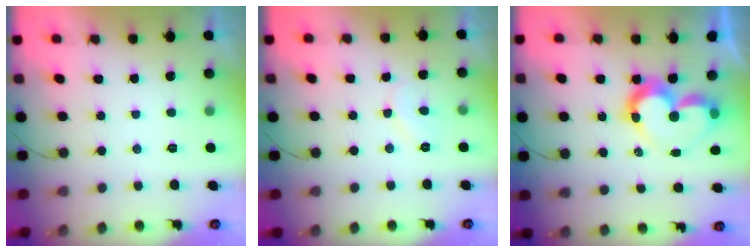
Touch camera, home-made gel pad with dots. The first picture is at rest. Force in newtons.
{"total": 4.8, "press": 4.8, "slide": 0.5}
{"total": 11.4, "press": 11.3, "slide": 1.1}